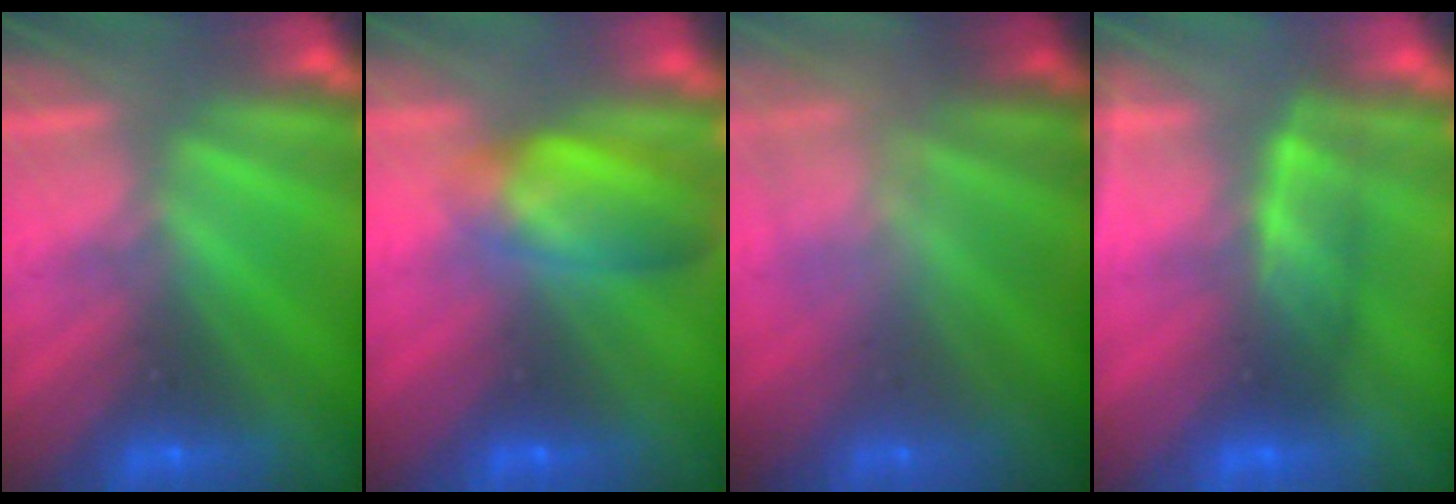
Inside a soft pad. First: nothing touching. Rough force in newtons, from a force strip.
{"total": 7.1}
{"total": 2.3}
{"total": 3.8}